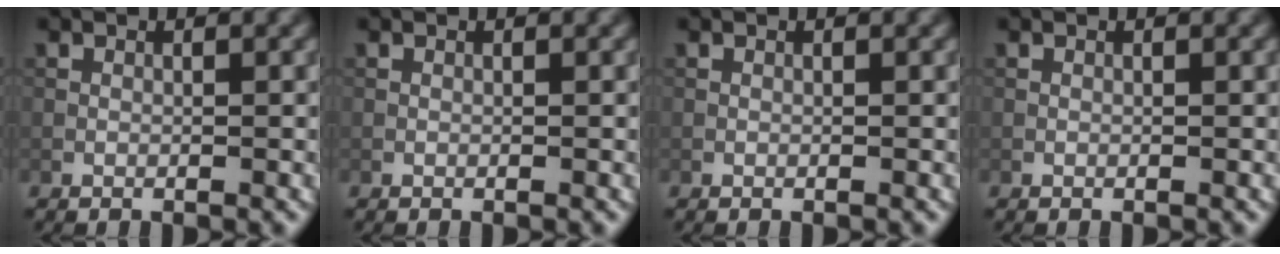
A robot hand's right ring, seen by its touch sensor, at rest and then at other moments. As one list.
[{"total": 0.0}, {"total": 0.0}, {"total": 0.0}]